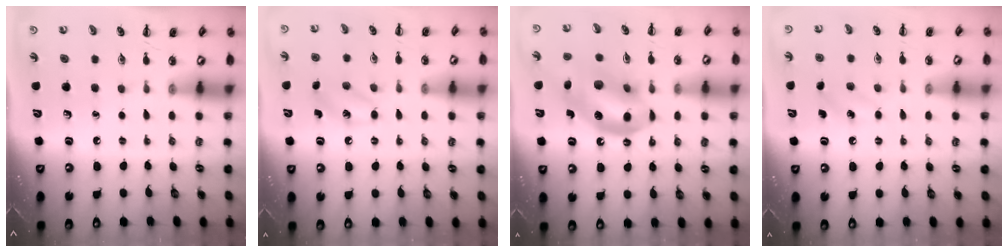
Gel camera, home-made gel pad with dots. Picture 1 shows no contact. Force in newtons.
{"total": 8.0, "press": 7.8, "slide": 1.8}
{"total": 14.7, "press": 14.2, "slide": 3.6}
{"total": 4.6, "press": 4.4, "slide": 1.4}